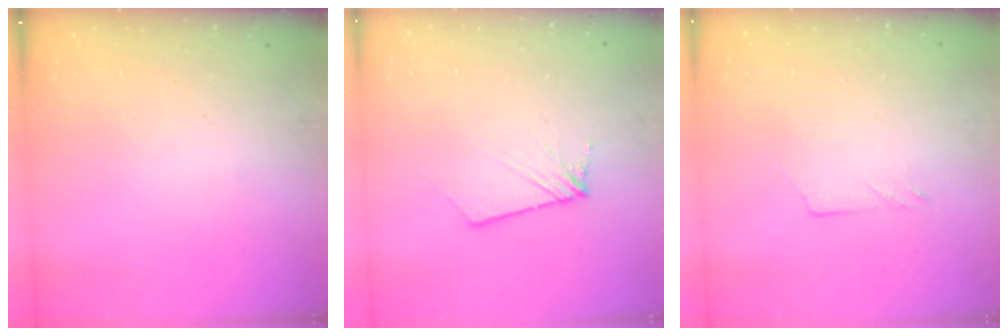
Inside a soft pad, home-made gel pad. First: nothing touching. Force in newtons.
{"total": 2.6, "press": 2.6, "slide": 0.2}
{"total": 2.2, "press": 2.2, "slide": 0.2}